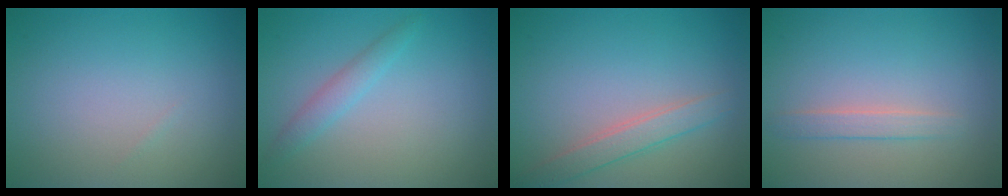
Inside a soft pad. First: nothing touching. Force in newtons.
{"total": 1.7, "press": 1.7, "slide": 0.1}
{"total": 2.3, "press": 2.3, "slide": 0.1}
{"total": 1.5, "press": 1.5, "slide": 0.1}